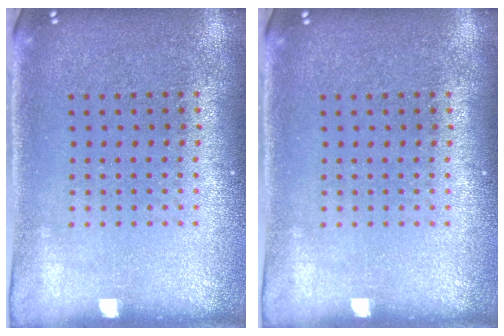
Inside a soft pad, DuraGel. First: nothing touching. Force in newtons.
{"total": 0.0}